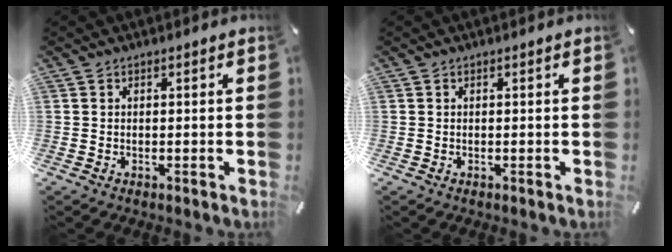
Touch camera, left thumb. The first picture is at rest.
{"total": 0.0}